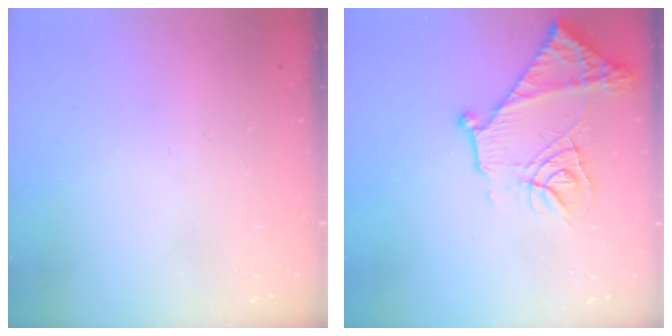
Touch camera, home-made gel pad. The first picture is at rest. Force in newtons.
{"total": 17.6, "press": 17.5, "slide": 1.7}